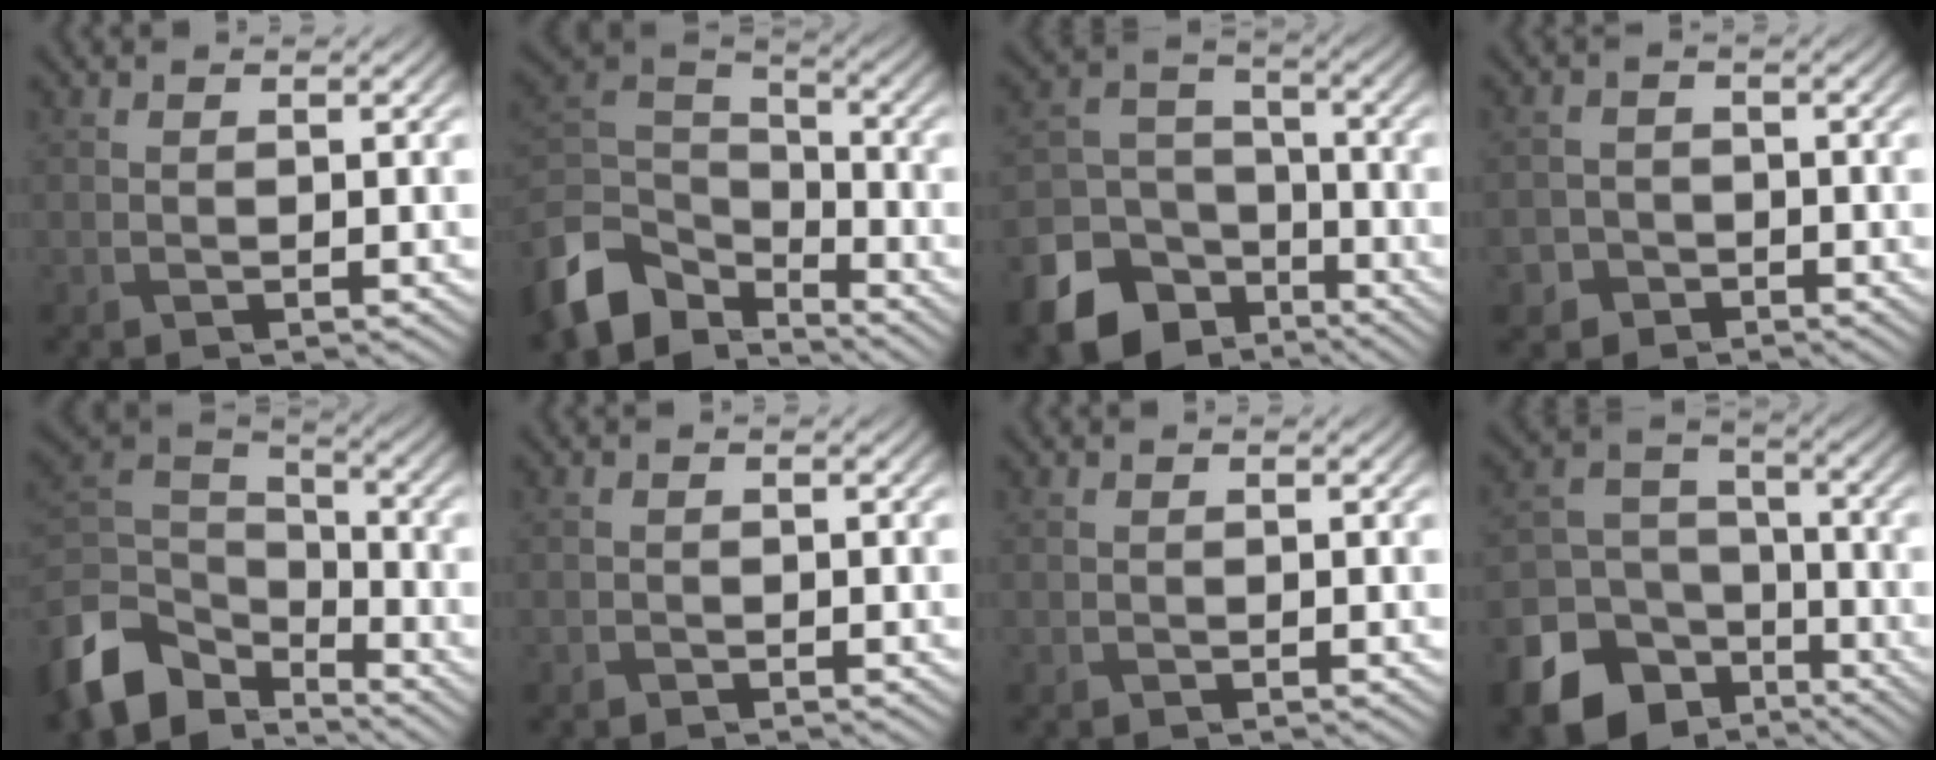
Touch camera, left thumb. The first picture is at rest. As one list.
[{"total": 10.2, "force": [-6.1, 6.5, 5.0], "torque": [-0.142, -0.009, -0.128]}, {"total": 14.5, "force": [-8.6, 10.0, 5.9], "torque": [-0.178, -0.051, -0.139]}, {"total": 2.9, "force": [-1.7, 2.3, 0.4], "torque": [0.000, -0.002, -0.039]}, {"total": 11.1, "force": [-6.0, 7.4, 5.7], "torque": [-0.164, -0.011, -0.120]}, {"total": 0.7, "force": [-0.6, 0.4, 0.0], "torque": [0.002, -0.003, -0.012]}, {"total": 0.0}, {"total": 15.9, "force": [-9.1, 11.6, 6.1], "torque": [-0.186, -0.063, -0.144]}]